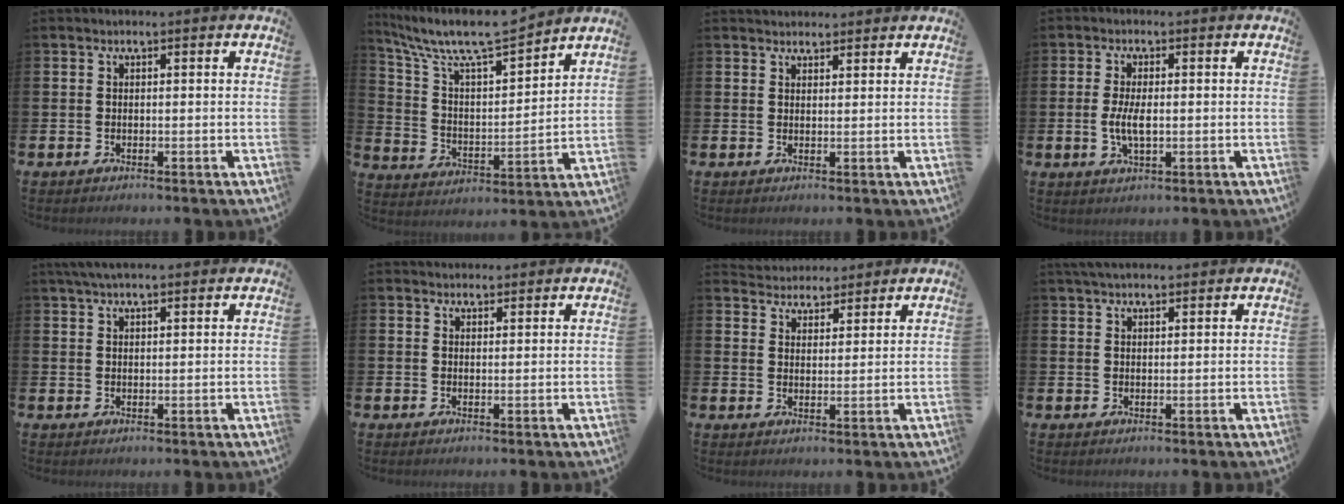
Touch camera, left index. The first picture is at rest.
{"total": 10.1, "force": [9.1, 1.8, 3.9], "torque": [-0.105, -0.066, 0.154]}
{"total": 2.2, "force": [2.1, 0.6, -0.1], "torque": [0.009, -0.007, 0.037]}
{"total": 4.0, "force": [-0.2, 1.7, 3.6], "torque": [-0.072, 0.000, -0.008]}
{"total": 3.6, "force": [3.1, 0.7, 1.6], "torque": [-0.034, -0.003, 0.057]}
{"total": 2.3, "force": [2.1, 0.7, -0.2], "torque": [0.010, -0.008, 0.038]}
{"total": 4.1, "force": [3.9, 1.0, -0.6], "torque": [-0.008, -0.019, 0.073]}
{"total": 3.3, "force": [3.1, 0.8, 1.0], "torque": [-0.022, -0.007, 0.057]}